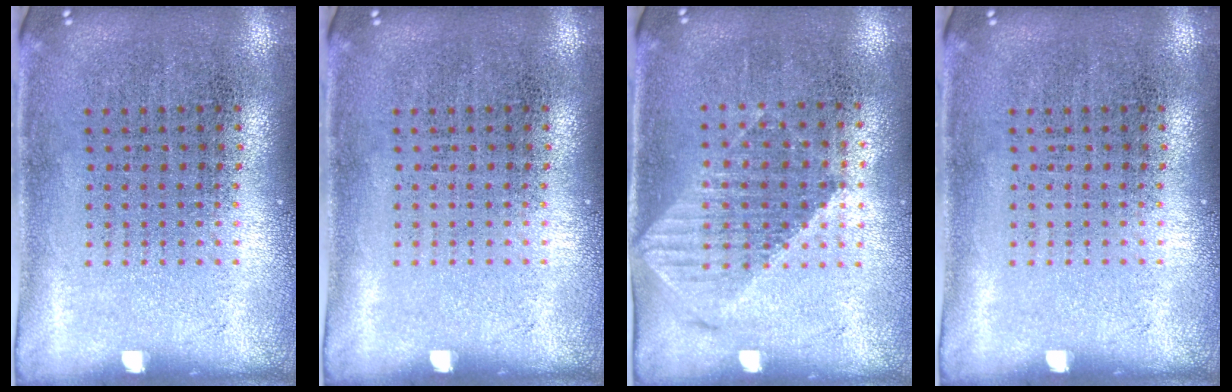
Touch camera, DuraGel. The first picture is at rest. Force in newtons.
{"total": 0.0}
{"total": 1.1, "press": 1.0, "slide": 0.4}
{"total": 0.0}